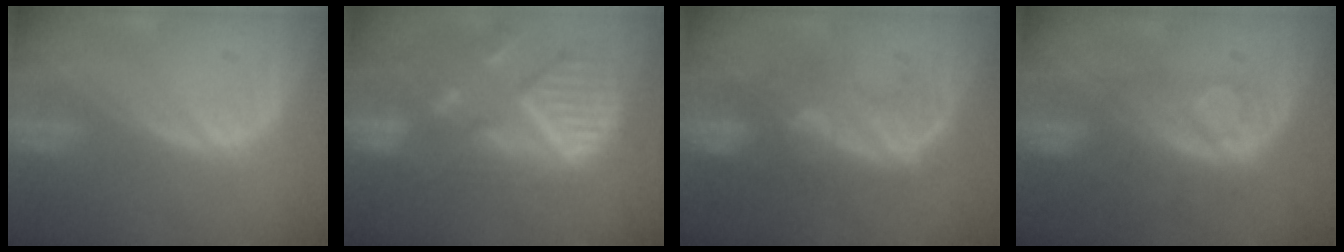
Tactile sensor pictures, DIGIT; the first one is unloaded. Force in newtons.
{"total": 11.7, "press": 10.3, "slide": 5.6}
{"total": 8.6, "press": 8.3, "slide": 2.3}
{"total": 8.5, "press": 7.1, "slide": 4.8}